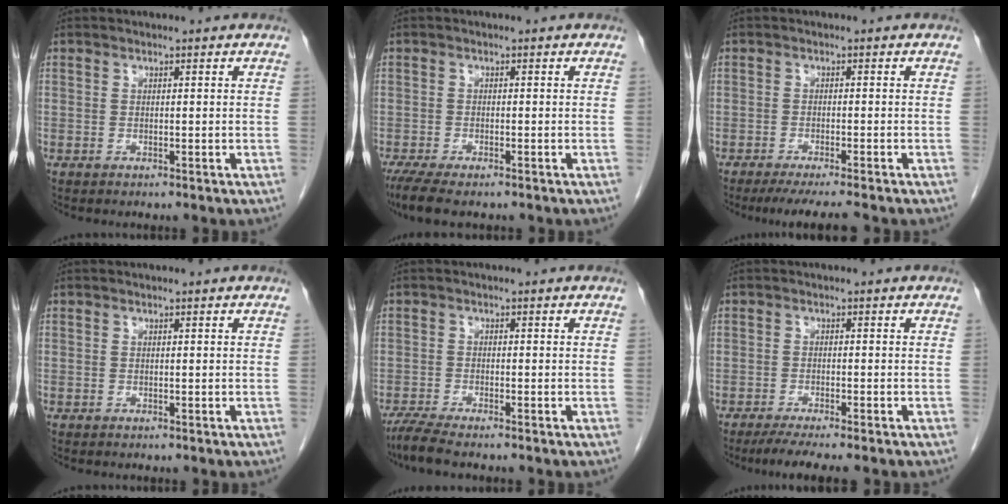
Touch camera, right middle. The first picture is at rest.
{"total": 6.4, "force": [-4.9, 1.7, 3.8], "torque": [-0.065, -0.015, -0.081]}
{"total": 7.1, "force": [-6.1, -0.2, 3.6], "torque": [-0.038, -0.016, -0.093]}
{"total": 0.0}
{"total": 4.2, "force": [-3.5, 0.1, 2.3], "torque": [-0.049, -0.013, -0.066]}
{"total": 5.7, "force": [-4.7, -0.1, 3.3], "torque": [-0.047, -0.012, -0.074]}